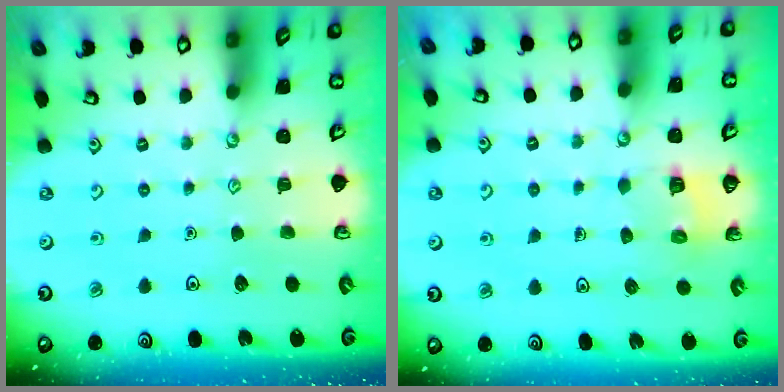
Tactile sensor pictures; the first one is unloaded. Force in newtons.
{"total": 3.2, "press": 3.2, "slide": 0.2}